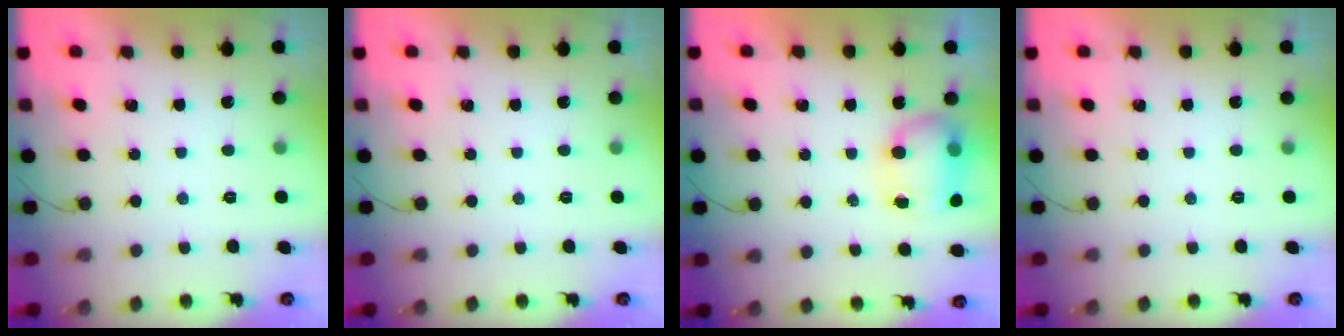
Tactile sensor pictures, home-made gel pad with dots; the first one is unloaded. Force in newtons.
{"total": 0.0}
{"total": 11.9, "press": 9.7, "slide": 6.8}
{"total": 0.0}